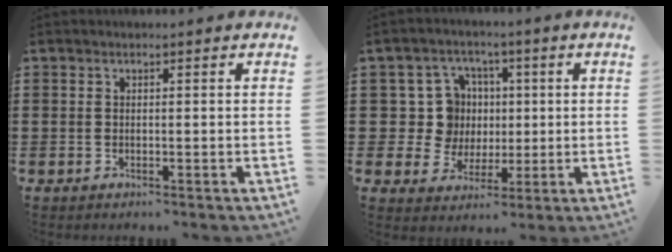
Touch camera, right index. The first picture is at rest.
{"total": 8.7, "force": [1.4, 8.1, 2.9], "torque": [-0.069, 0.010, 0.029]}